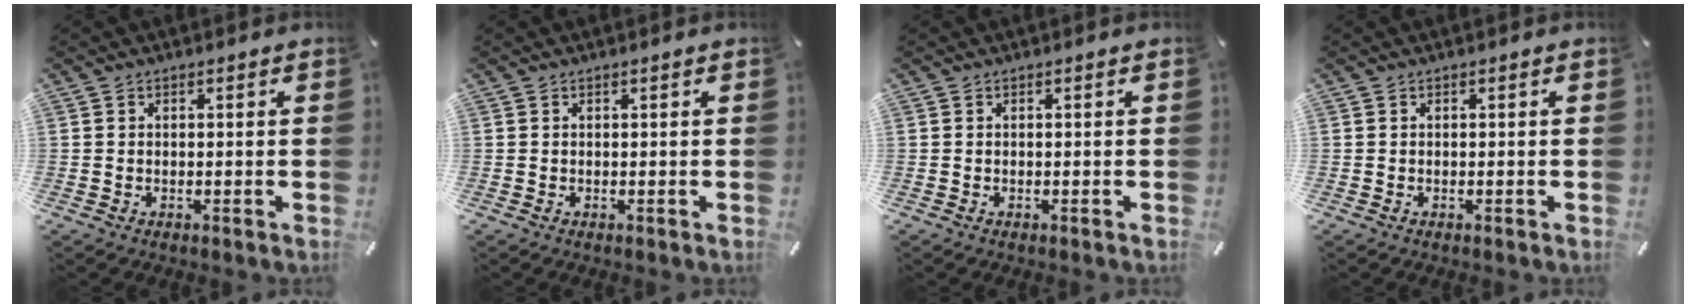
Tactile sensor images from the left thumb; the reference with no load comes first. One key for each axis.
{"total": 0.0}
{"total": 0.0}
{"total": 0.0}